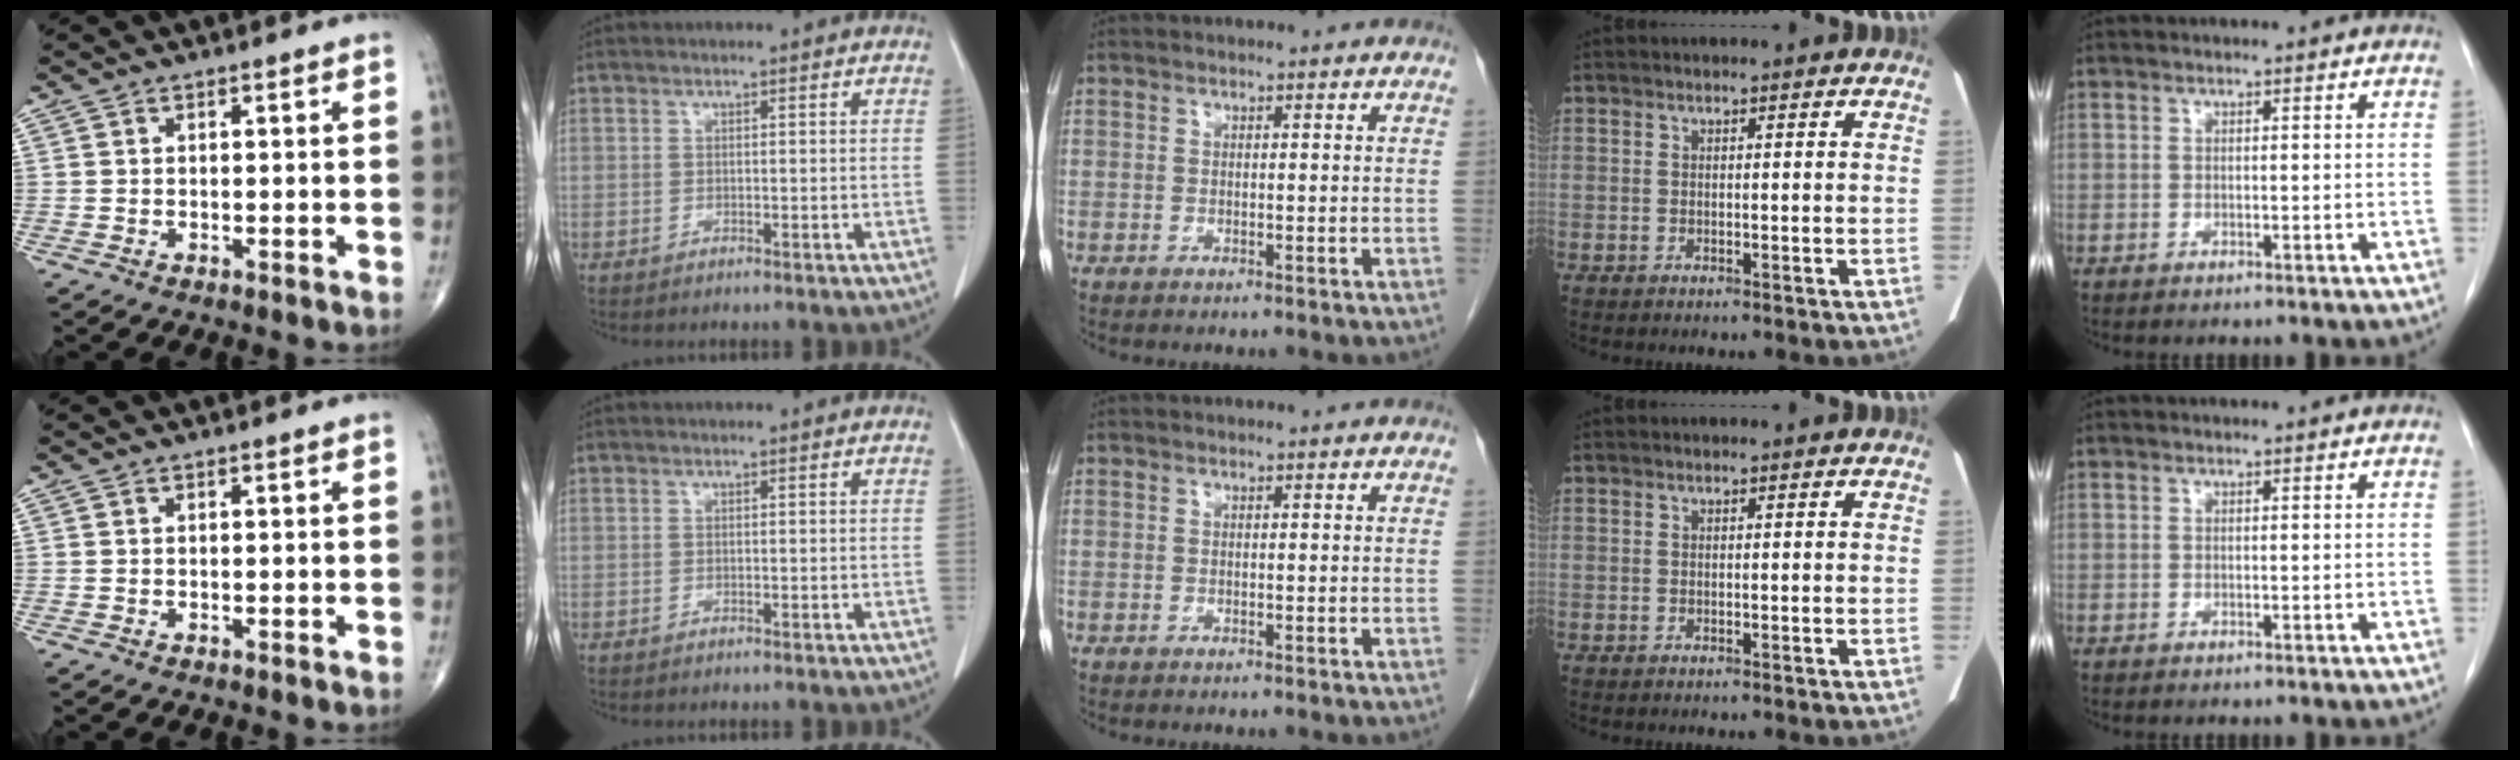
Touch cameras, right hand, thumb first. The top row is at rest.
{}